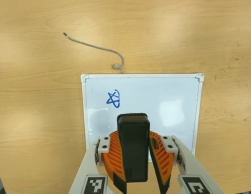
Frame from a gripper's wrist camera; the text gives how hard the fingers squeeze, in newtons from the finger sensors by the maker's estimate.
{"total": 11.5, "left": 10.0, "right": 12.9}